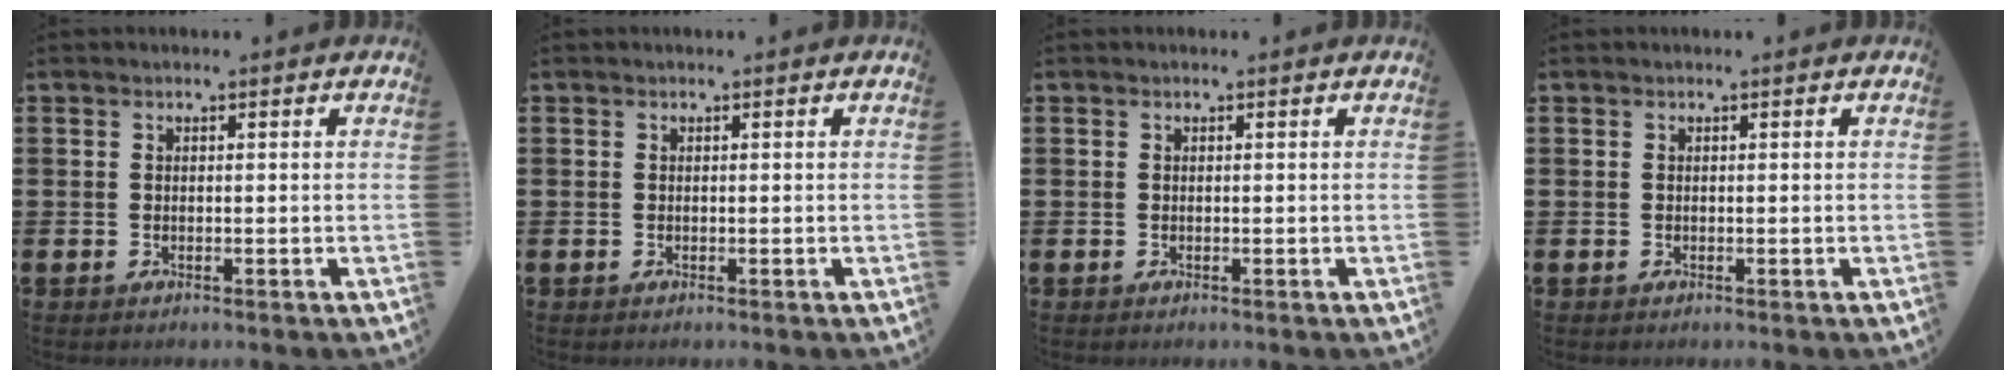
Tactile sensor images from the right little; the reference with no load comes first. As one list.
[{"total": 0.0}, {"total": 0.0}, {"total": 0.0}]